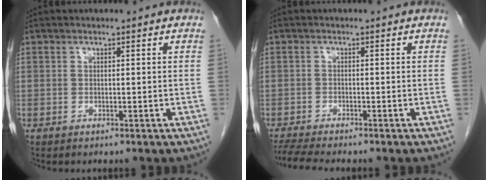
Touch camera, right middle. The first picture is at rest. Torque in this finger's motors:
{"motor_torque": [0.38, -0.31, 0.10, 0.02]}